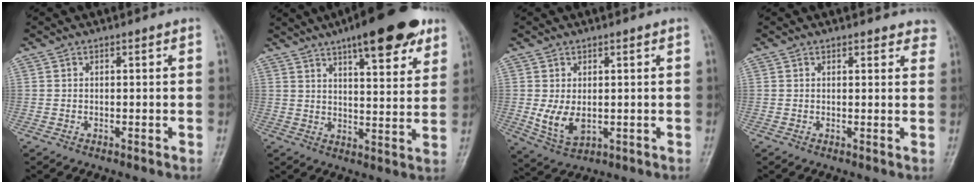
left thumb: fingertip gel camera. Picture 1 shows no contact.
{"total": 16.9, "force": [10.3, 5.3, 12.3], "torque": [-0.143, -0.036, 0.147]}
{"total": 6.8, "force": [0.3, 4.1, 5.3], "torque": [-0.092, -0.017, 0.021]}
{"total": 3.7, "force": [3.3, 1.5, 0.9], "torque": [0.021, -0.012, 0.024]}